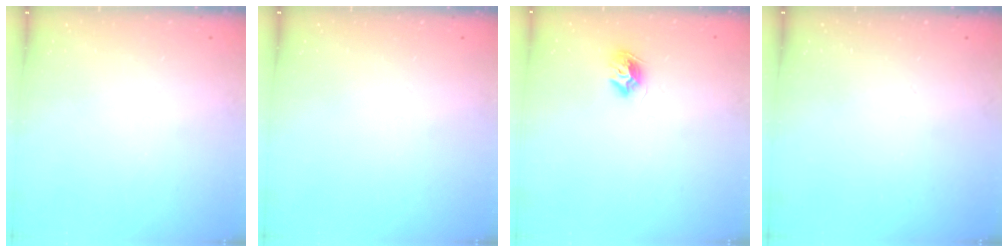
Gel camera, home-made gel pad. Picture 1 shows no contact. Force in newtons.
{"total": 0.0}
{"total": 8.1, "press": 8.1, "slide": 0.1}
{"total": 0.0}